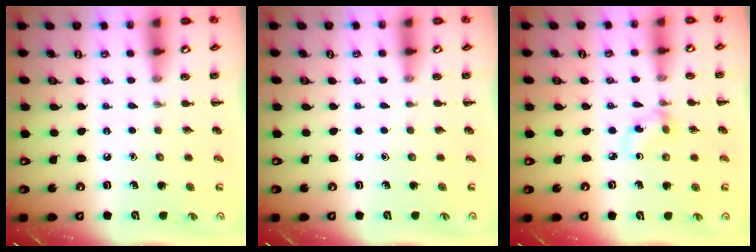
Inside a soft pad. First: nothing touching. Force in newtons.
{"total": 0.0}
{"total": 2.9, "press": 2.7, "slide": 0.9}